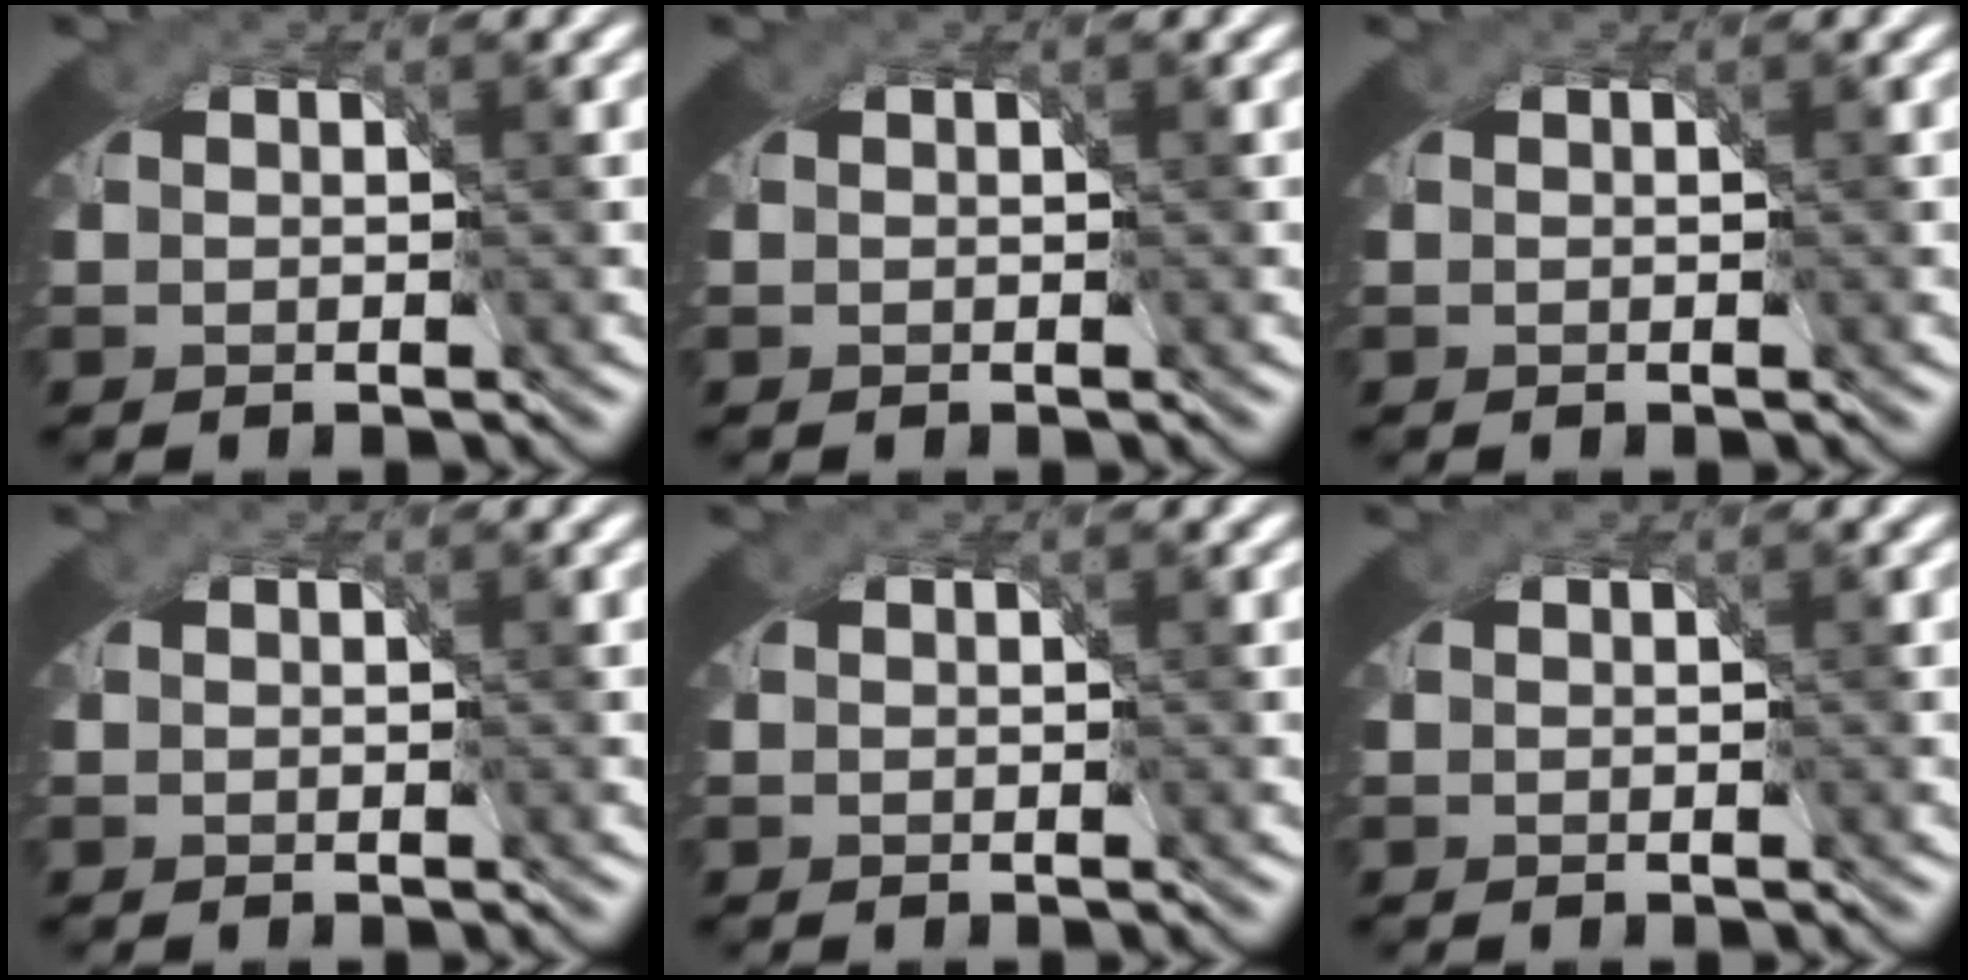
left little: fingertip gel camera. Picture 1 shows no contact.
{"total": 0.0}
{"total": 0.0}
{"total": 0.0}
{"total": 0.0}
{"total": 0.0}